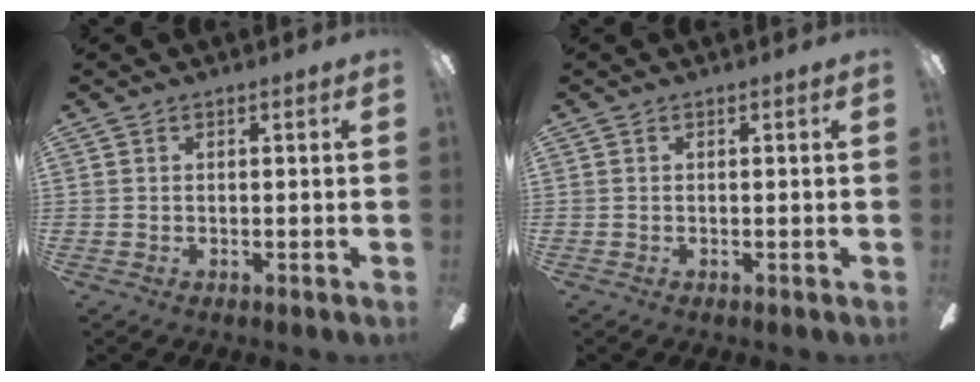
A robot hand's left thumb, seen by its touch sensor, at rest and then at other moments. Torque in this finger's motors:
{"motor_torque": [0.00, 0.00, 0.01, -0.01, 0.00]}